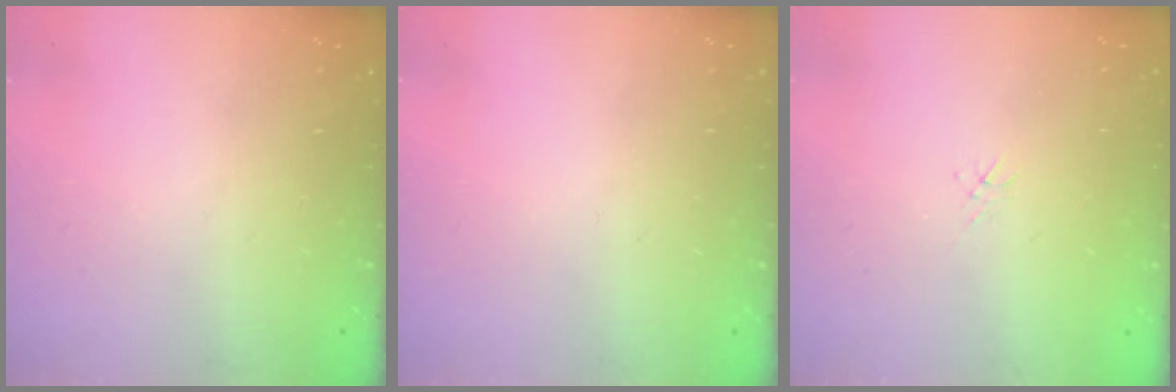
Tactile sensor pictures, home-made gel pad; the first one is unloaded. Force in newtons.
{"total": 0.0}
{"total": 1.2, "press": 1.1, "slide": 0.3}